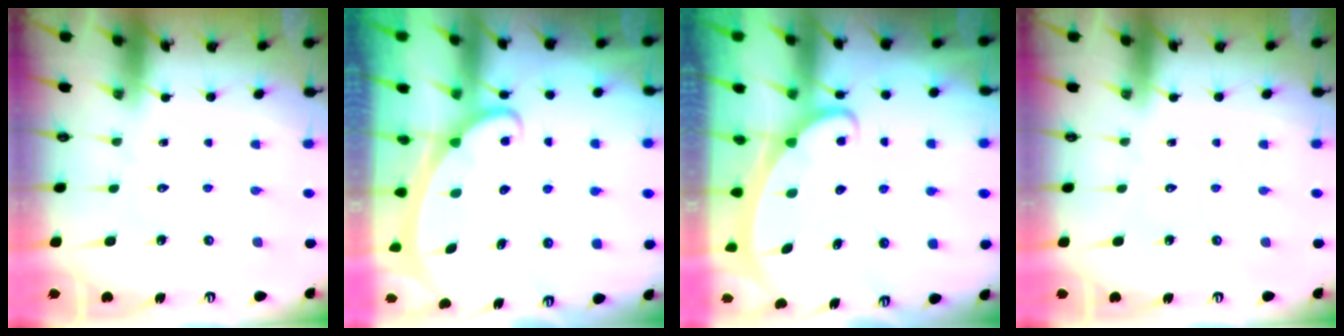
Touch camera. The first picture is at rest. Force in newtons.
{"total": 2.3, "press": 2.3, "slide": 0.3}
{"total": 2.2, "press": 2.1, "slide": 0.4}
{"total": 0.0}